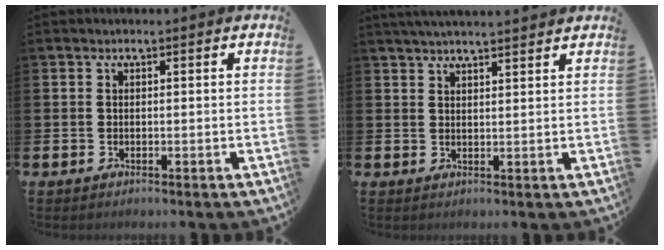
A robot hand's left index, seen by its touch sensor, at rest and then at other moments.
{"total": 3.0, "force": [3.0, -0.1, 0.6], "torque": [-0.016, -0.009, 0.054]}